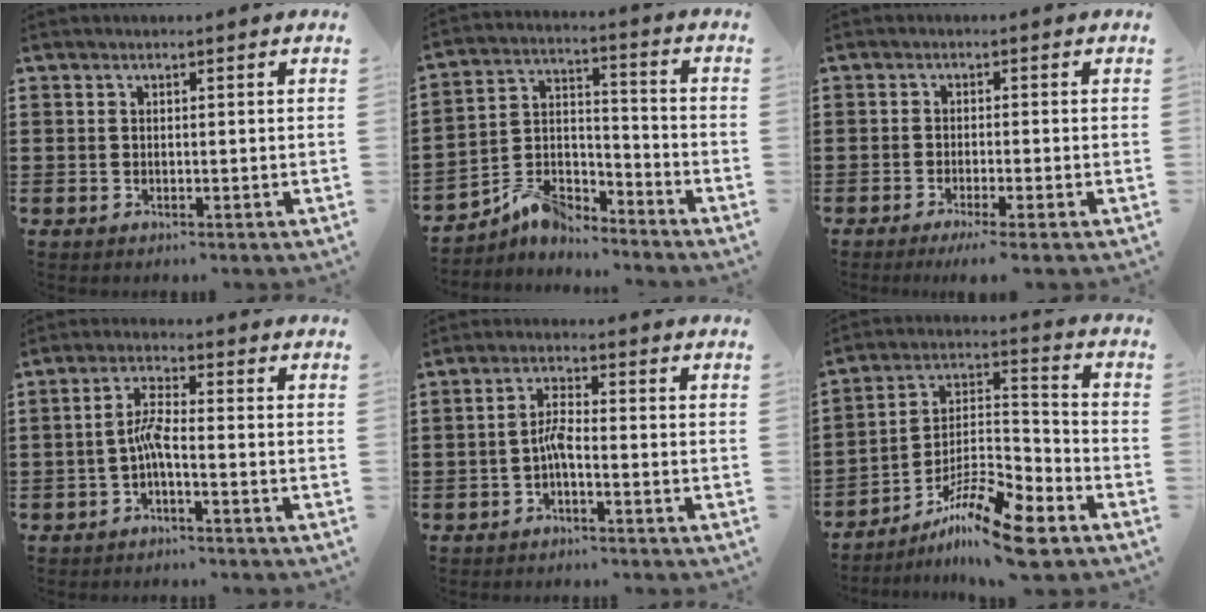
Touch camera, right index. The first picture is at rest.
{"total": 7.3, "force": [-6.5, 2.5, 2.3], "torque": [-0.054, 0.018, -0.129]}
{"total": 1.9, "force": [-1.4, -0.2, 1.2], "torque": [-0.028, -0.004, -0.027]}
{"total": 4.0, "force": [-1.6, 0.6, 3.7], "torque": [-0.076, 0.004, -0.033]}
{"total": 3.3, "force": [-1.3, 0.6, 3.0], "torque": [-0.064, 0.003, -0.028]}
{"total": 11.5, "force": [-8.6, 1.9, 7.4], "torque": [-0.138, 0.019, -0.167]}